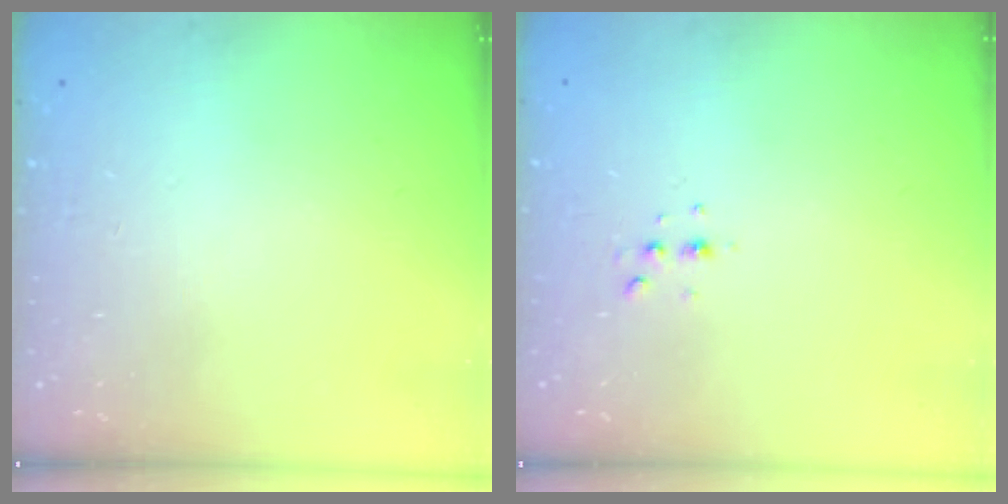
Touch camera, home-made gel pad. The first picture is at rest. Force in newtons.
{"total": 2.8, "press": 2.8, "slide": 0.7}